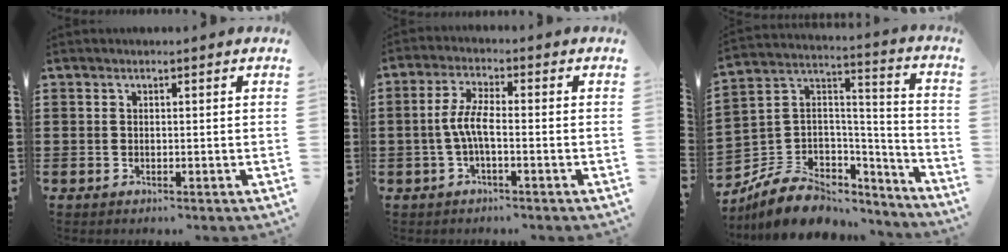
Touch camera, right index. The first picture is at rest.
{"total": 4.8, "force": [-1.2, 1.2, 4.5], "torque": [-0.109, -0.004, -0.032]}
{"total": 9.9, "force": [-6.7, 6.5, 3.4], "torque": [-0.086, 0.013, -0.123]}